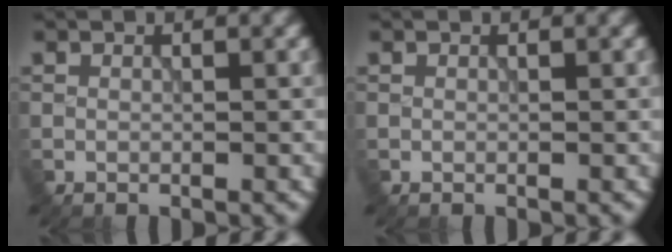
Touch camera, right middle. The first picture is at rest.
{"total": 0.0}